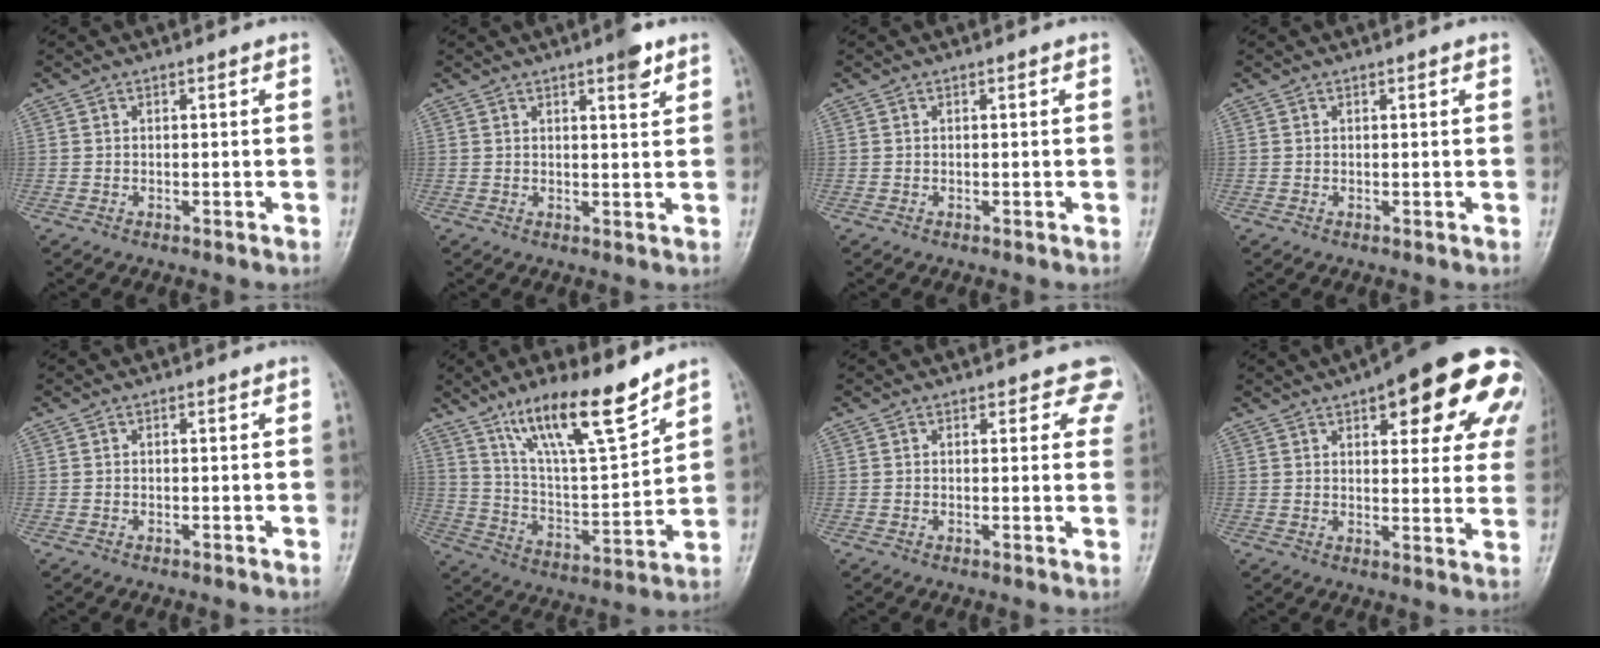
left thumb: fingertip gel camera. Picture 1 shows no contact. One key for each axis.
{"total": 3.8, "fx": 2.5, "fy": 0.8, "fz": 2.8, "tx": -0.034, "ty": -0.014, "tz": 0.034}
{"total": 0.0}
{"total": 0.8, "fx": 0.5, "fy": 0.2, "fz": 0.6, "tx": -0.007, "ty": 0.000, "tz": 0.005}
{"total": 0.0}
{"total": 16.5, "fx": 11.6, "fy": 3.6, "fz": 11.2, "tx": -0.175, "ty": -0.066, "tz": 0.218}
{"total": 5.1, "fx": 4.1, "fy": 2.7, "fz": 1.6, "tx": 0.025, "ty": -0.014, "tz": 0.028}
{"total": 22.1, "fx": 10.4, "fy": 8.2, "fz": 17.7, "tx": -0.196, "ty": -0.006, "tz": 0.125}